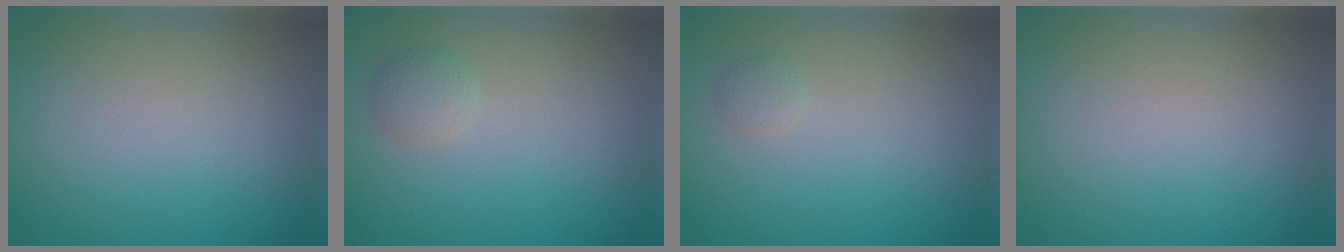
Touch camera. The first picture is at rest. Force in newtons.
{"total": 1.3, "press": 1.3, "slide": 0.0}
{"total": 0.7, "press": 0.7, "slide": 0.0}
{"total": 0.0}